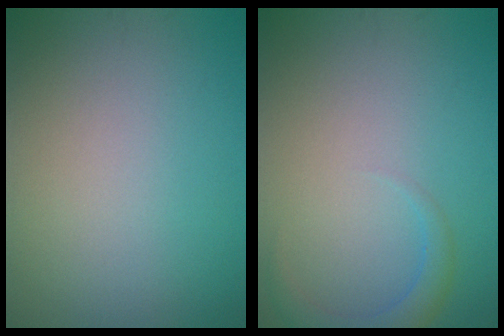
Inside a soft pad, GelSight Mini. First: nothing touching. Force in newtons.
{"total": 2.1, "press": 2.1, "slide": 0.2}